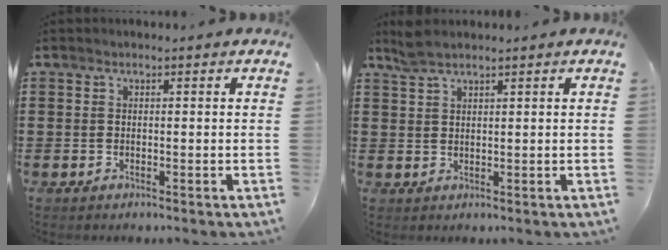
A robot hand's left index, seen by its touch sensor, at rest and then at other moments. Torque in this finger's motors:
{"motor_torque": [-0.01, -0.08, 0.06, 0.04]}